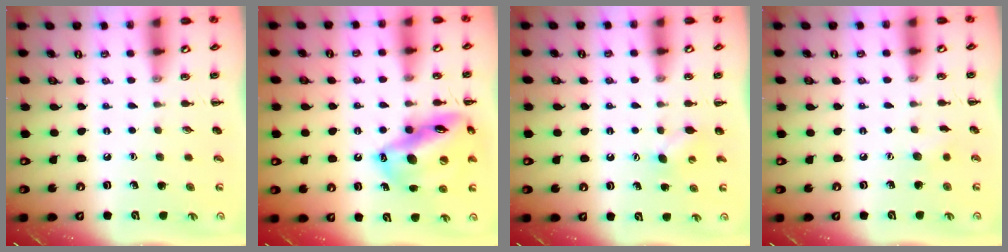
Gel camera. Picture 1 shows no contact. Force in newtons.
{"total": 19.1, "press": 18.5, "slide": 4.6}
{"total": 4.2, "press": 4.1, "slide": 1.1}
{"total": 4.7, "press": 4.5, "slide": 1.3}